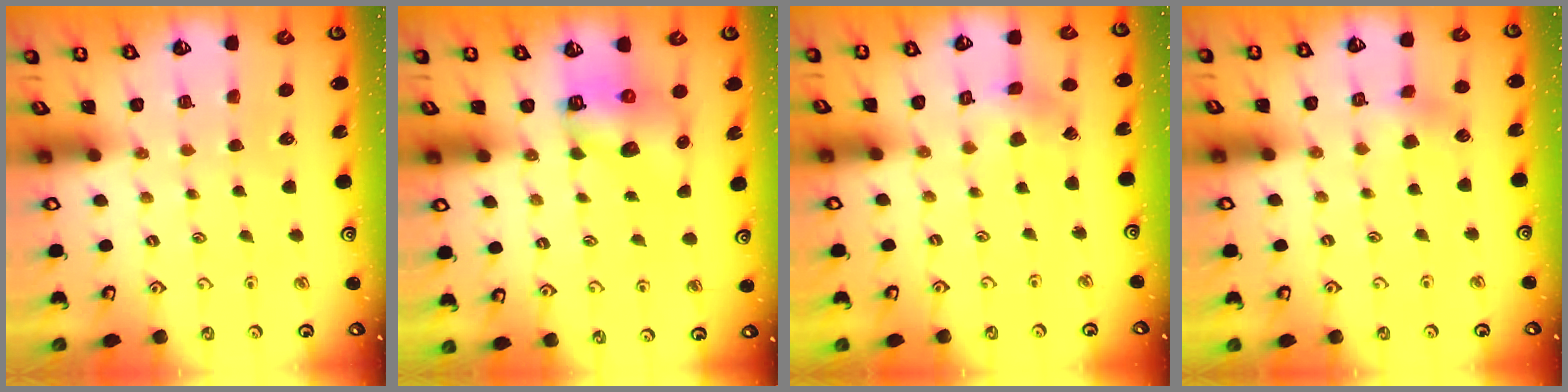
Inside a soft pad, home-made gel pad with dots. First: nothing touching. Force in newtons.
{"total": 6.8, "press": 6.8, "slide": 0.6}
{"total": 2.2, "press": 2.2, "slide": 0.3}
{"total": 3.9, "press": 3.8, "slide": 0.8}